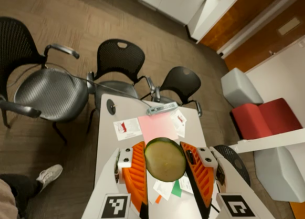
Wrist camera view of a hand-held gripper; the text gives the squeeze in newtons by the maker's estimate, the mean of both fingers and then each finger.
{"total": 10.9, "left": 10.9, "right": 11.0}